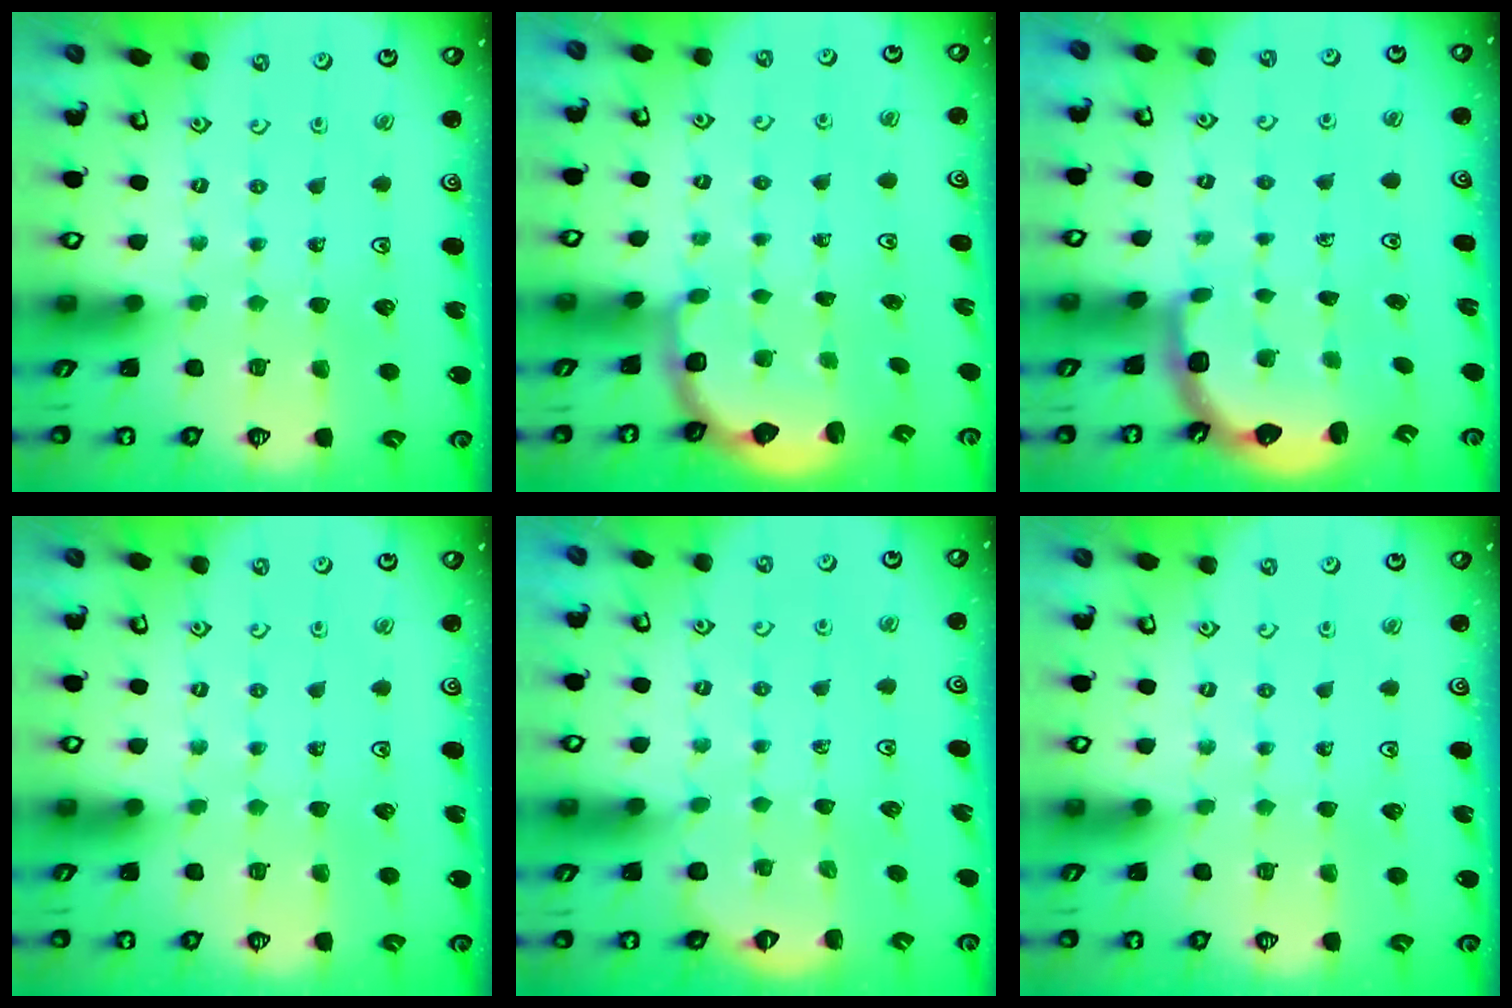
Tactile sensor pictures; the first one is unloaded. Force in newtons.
{"total": 2.7, "press": 2.0, "slide": 1.9}
{"total": 2.5, "press": 2.1, "slide": 1.3}
{"total": 0.0}
{"total": 2.8, "press": 2.2, "slide": 1.8}
{"total": 0.0}